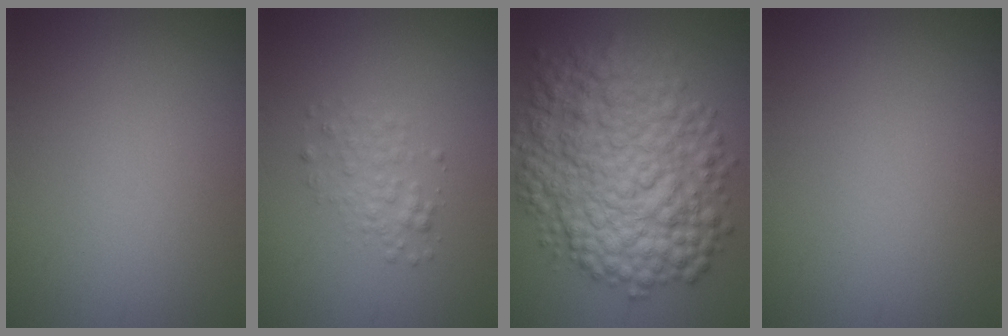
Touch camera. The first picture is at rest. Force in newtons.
{"total": 1.8, "press": 1.8, "slide": 0.1}
{"total": 11.1, "press": 11.1, "slide": 0.1}
{"total": 0.0}